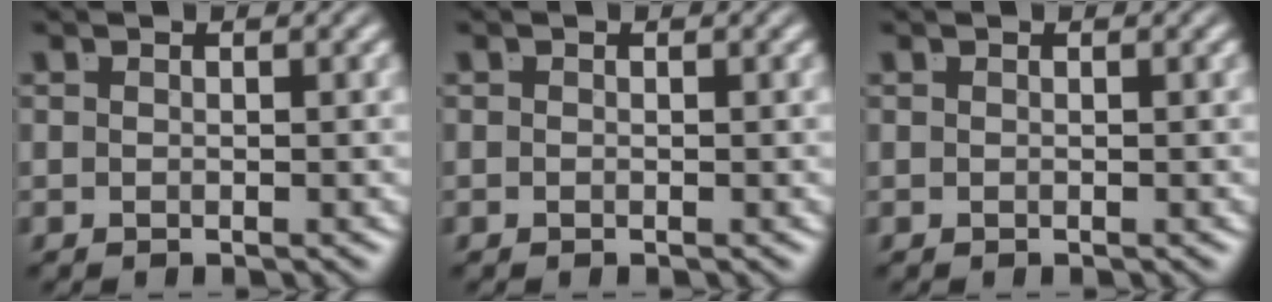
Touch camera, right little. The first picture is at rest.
{"total": 0.0}
{"total": 0.0}